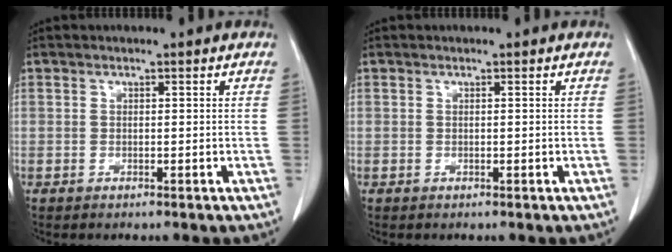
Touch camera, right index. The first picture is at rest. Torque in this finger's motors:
{"motor_torque": [0.00, 0.00, 0.00, 0.00]}